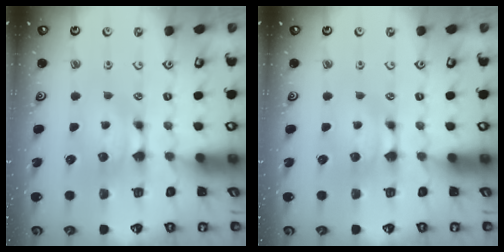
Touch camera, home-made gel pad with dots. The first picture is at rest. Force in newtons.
{"total": 0.0}